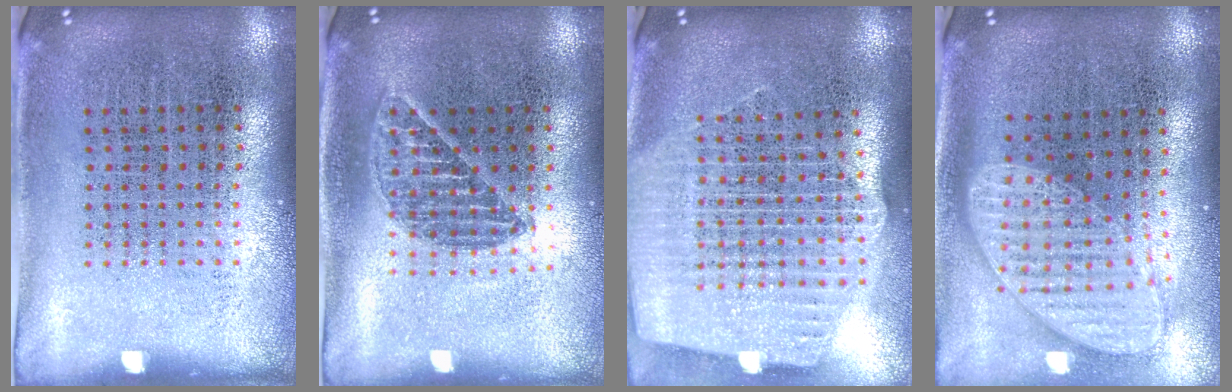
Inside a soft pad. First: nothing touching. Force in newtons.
{"total": 1.2, "press": 1.1, "slide": 0.5}
{"total": 2.6, "press": 2.2, "slide": 1.3}
{"total": 1.9, "press": 1.5, "slide": 1.1}